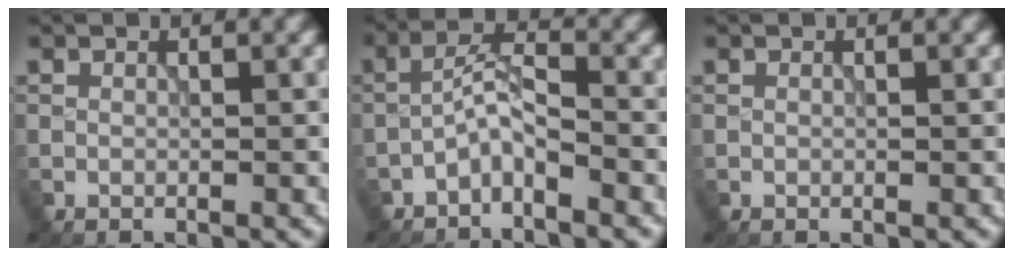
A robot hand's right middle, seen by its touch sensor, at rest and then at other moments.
{"total": 2.5, "force": [-1.7, 0.5, 1.8], "torque": [-0.040, 0.013, -0.040]}
{"total": 0.0}